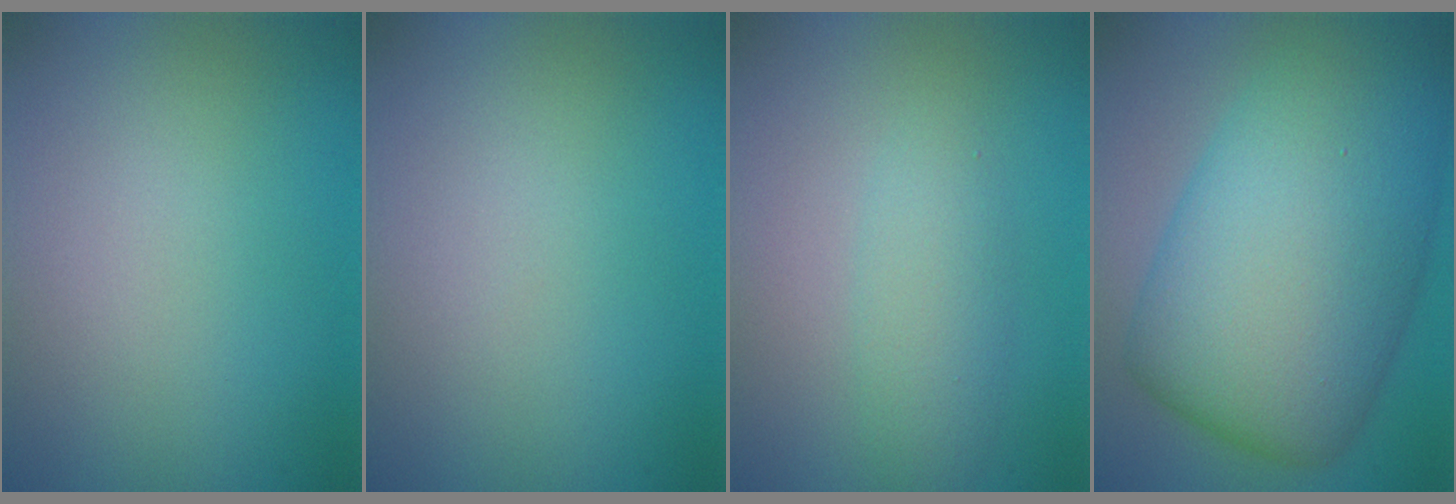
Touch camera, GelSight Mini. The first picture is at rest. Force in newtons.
{"total": 0.0}
{"total": 2.4, "press": 2.4, "slide": 0.0}
{"total": 13.5, "press": 13.5, "slide": 0.2}